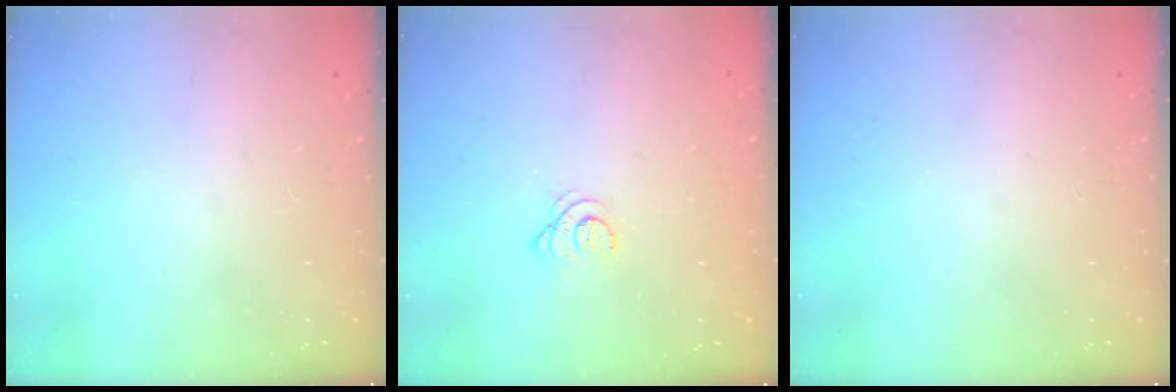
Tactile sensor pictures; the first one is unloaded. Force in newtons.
{"total": 2.9, "press": 2.9, "slide": 0.4}
{"total": 0.0}